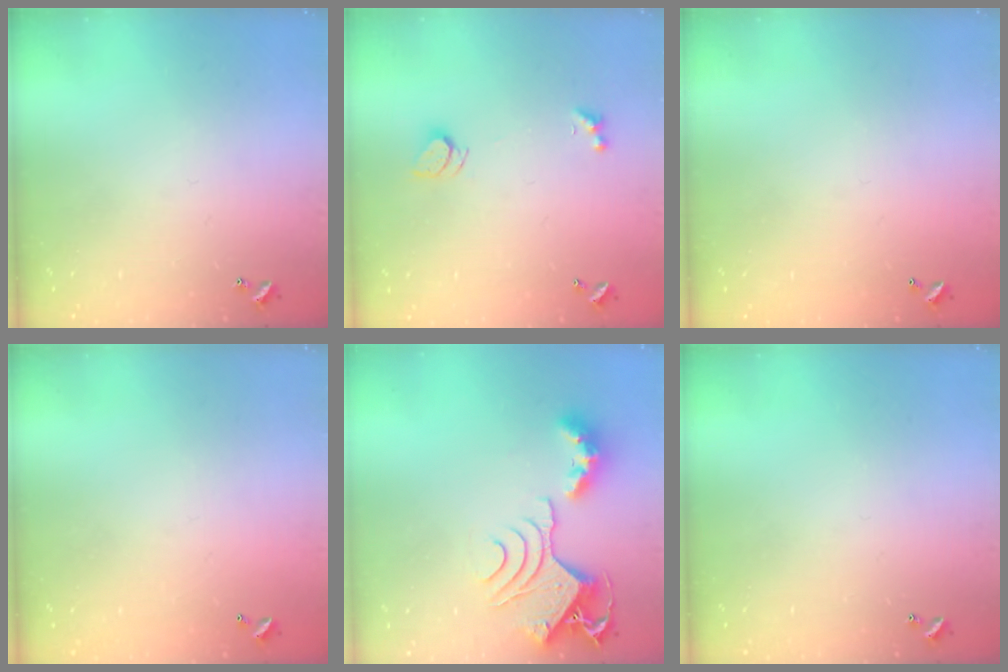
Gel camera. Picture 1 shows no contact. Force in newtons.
{"total": 2.5, "press": 2.4, "slide": 0.7}
{"total": 2.7, "press": 2.7, "slide": 0.1}
{"total": 2.8, "press": 2.8, "slide": 0.1}
{"total": 11.3, "press": 11.2, "slide": 1.3}
{"total": 0.0}